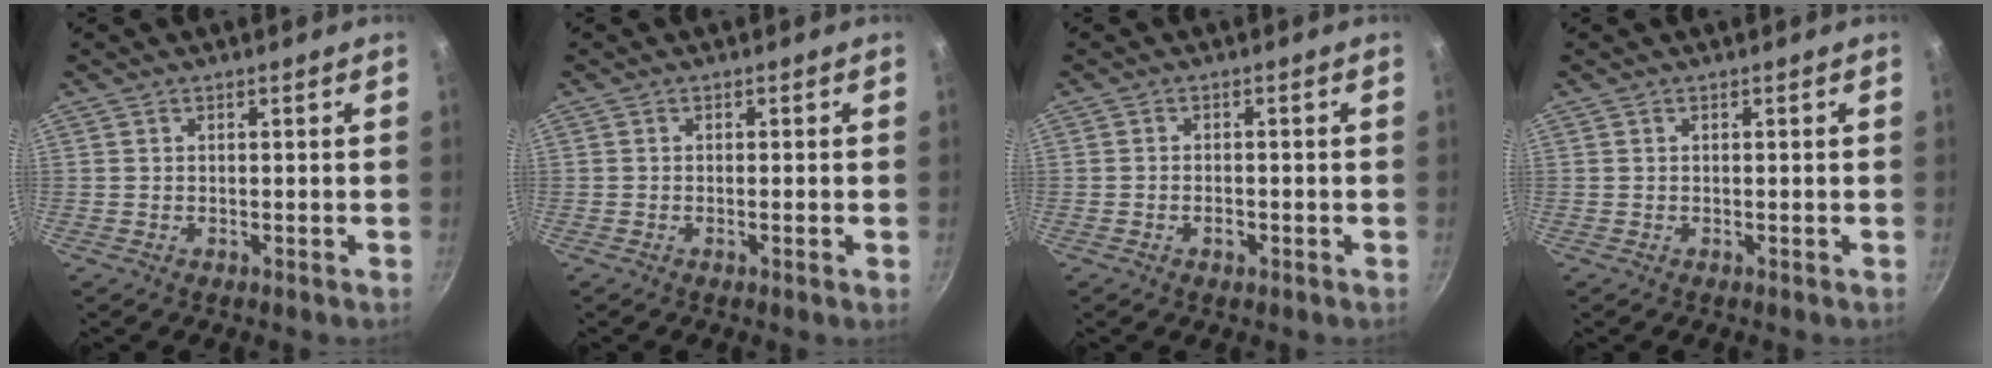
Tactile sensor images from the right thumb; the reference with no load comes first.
{"total": 1.0, "force": [-0.4, -0.1, 0.9], "torque": [-0.019, 0.000, -0.010]}
{"total": 2.0, "force": [-0.9, 1.2, 1.3], "torque": [-0.022, 0.007, -0.016]}
{"total": 0.0}